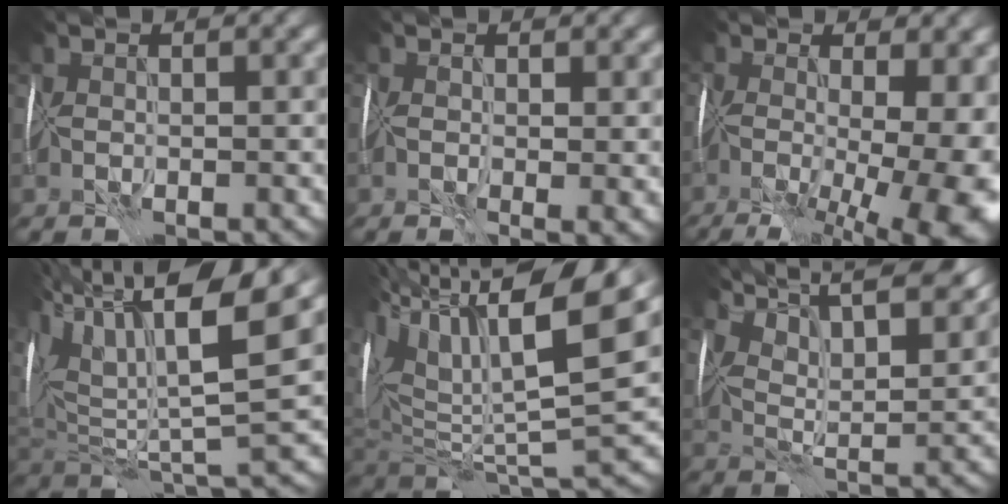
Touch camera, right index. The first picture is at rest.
{"total": 2.9, "force": [0.2, 1.2, 2.6], "torque": [-0.031, -0.004, 0.011]}
{"total": 16.4, "force": [-4.4, 7.3, 14.0], "torque": [-0.195, -0.014, -0.021]}
{"total": 14.8, "force": [8.8, 4.0, 11.2], "torque": [-0.239, 0.028, 0.165]}
{"total": 15.2, "force": [7.5, 5.1, 12.2], "torque": [-0.251, 0.025, 0.140]}
{"total": 14.1, "force": [11.2, 4.2, 7.5], "torque": [-0.125, 0.028, 0.149]}